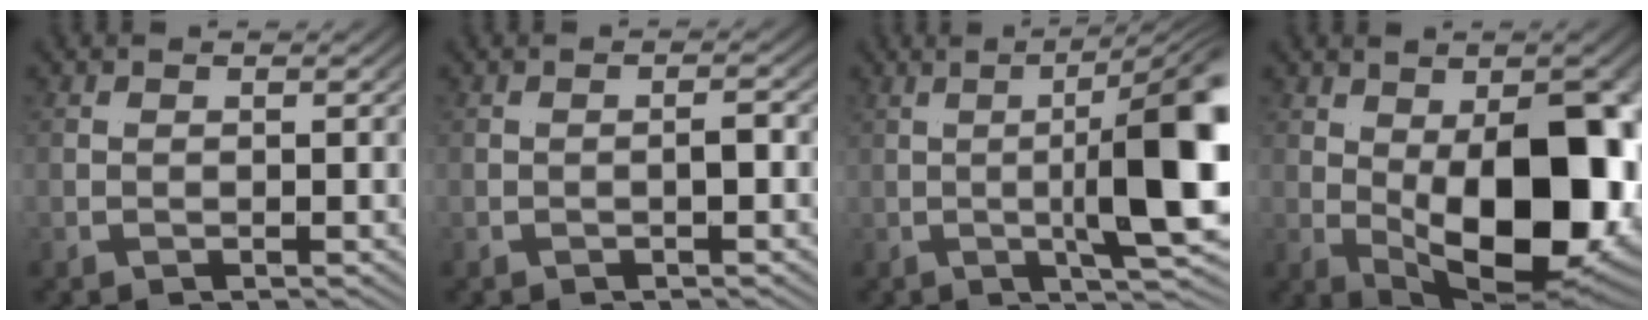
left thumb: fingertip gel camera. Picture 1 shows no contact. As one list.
[{"total": 1.2, "force": [-1.0, 0.3, 0.5], "torque": [-0.012, -0.009, -0.014]}, {"total": 9.9, "force": [-0.6, -1.3, 9.8], "torque": [-0.114, 0.046, -0.037]}, {"total": 17.3, "force": [-1.6, 8.1, 15.2], "torque": [-0.239, -0.037, 0.000]}]